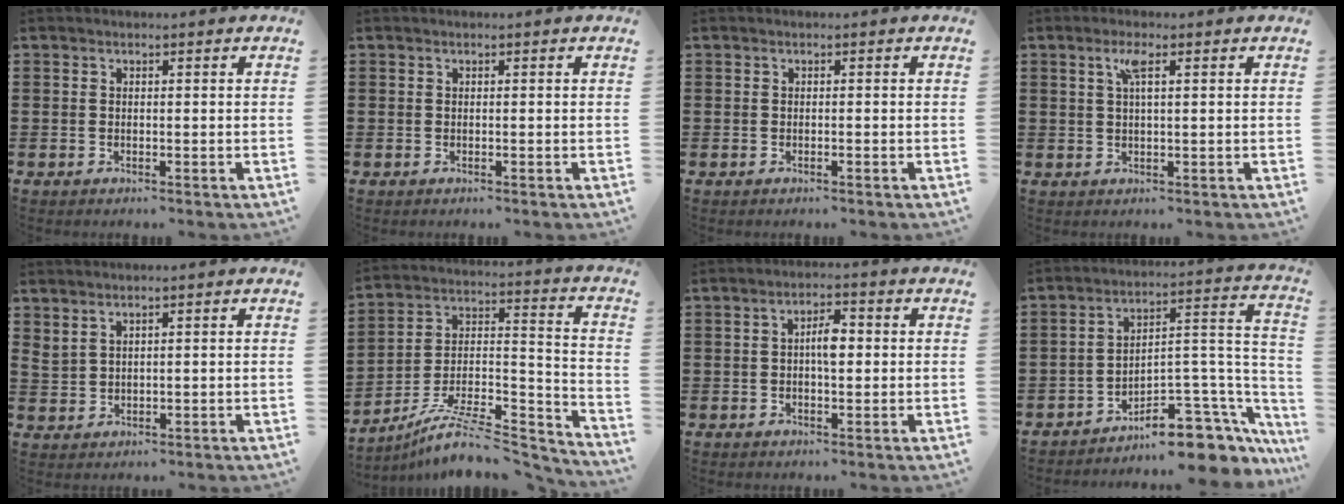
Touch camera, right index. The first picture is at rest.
{"total": 0.0}
{"total": 0.0}
{"total": 2.7, "force": [1.1, 0.4, 2.4], "torque": [-0.052, 0.006, 0.016]}
{"total": 1.7, "force": [1.5, 0.5, 0.6], "torque": [-0.017, 0.003, 0.030]}
{"total": 9.5, "force": [-7.6, 2.6, 5.0], "torque": [-0.086, 0.013, -0.150]}
{"total": 3.7, "force": [0.1, 1.4, 3.4], "torque": [-0.058, 0.002, -0.003]}
{"total": 10.2, "force": [-8.3, 3.2, 5.0], "torque": [-0.059, 0.029, -0.156]}